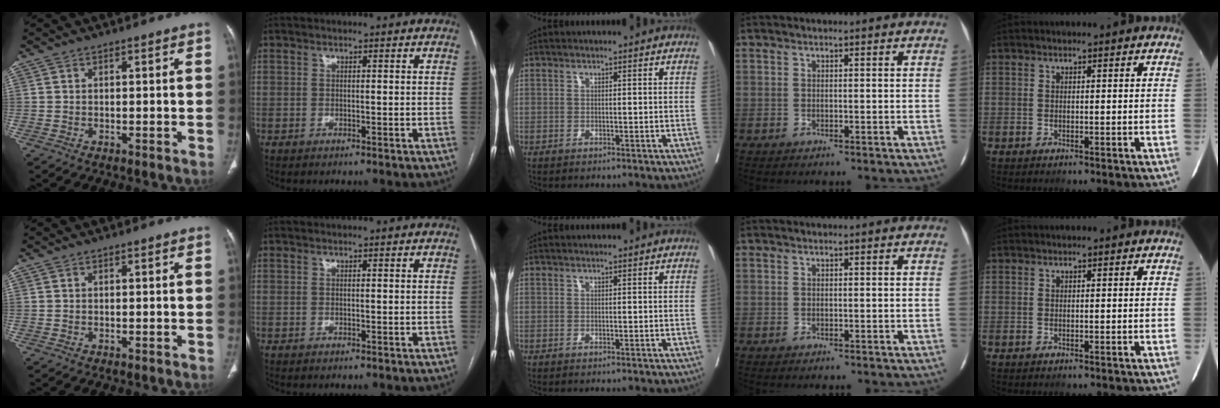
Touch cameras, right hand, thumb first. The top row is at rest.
{}